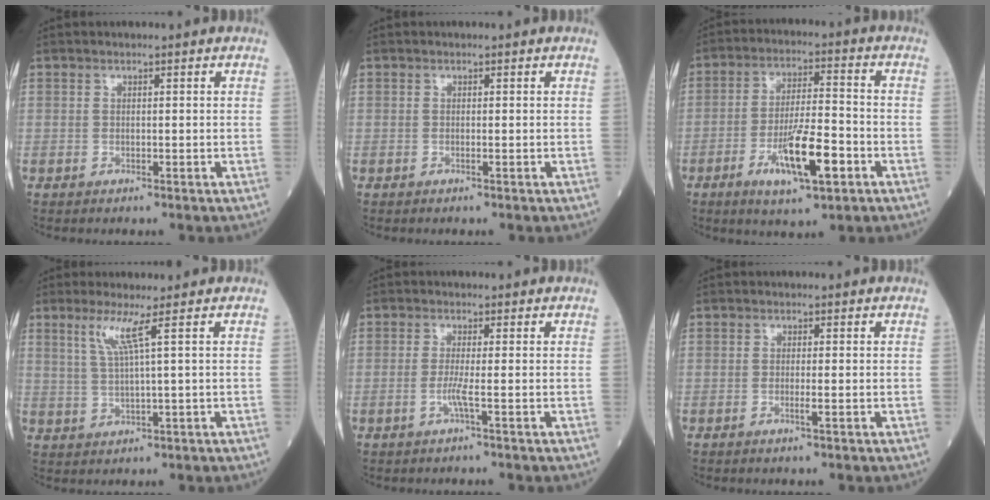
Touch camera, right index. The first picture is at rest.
{"total": 0.0}
{"total": 11.1, "force": [-4.5, 2.1, 9.9], "torque": [-0.177, -0.008, -0.076]}
{"total": 4.2, "force": [1.9, -1.1, 3.5], "torque": [-0.077, -0.004, 0.044]}
{"total": 1.9, "force": [-0.8, -0.6, 1.6], "torque": [-0.036, -0.002, -0.019]}
{"total": 1.3, "force": [-0.5, -0.2, 1.2], "torque": [-0.021, -0.003, -0.010]}